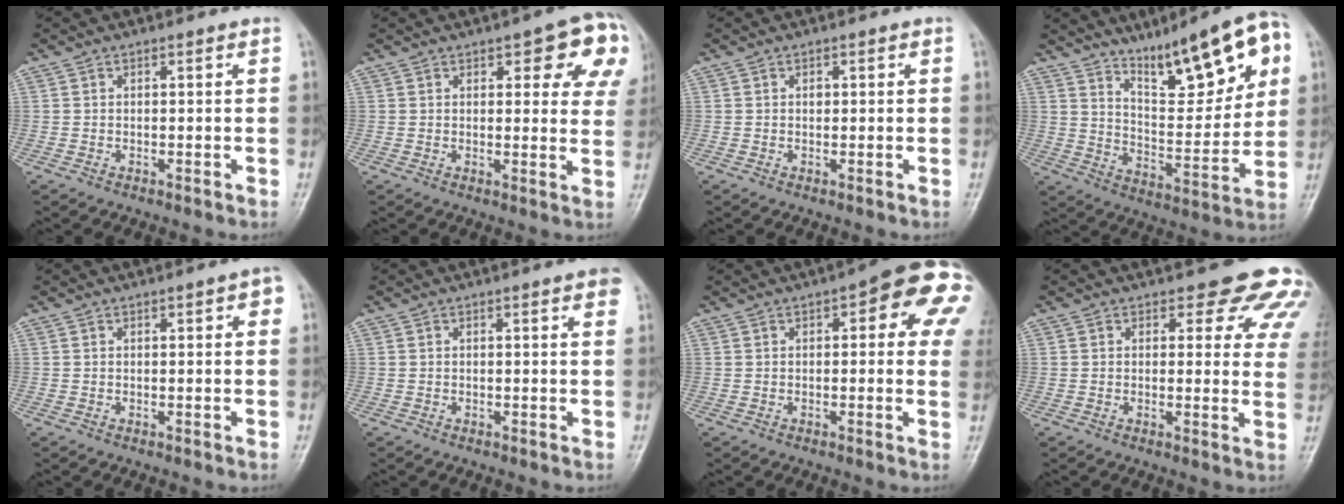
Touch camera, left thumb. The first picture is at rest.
{"total": 12.1, "force": [5.3, 4.7, 9.9], "torque": [-0.073, -0.014, 0.053]}
{"total": 0.8, "force": [0.2, 0.6, 0.4], "torque": [-0.003, 0.002, 0.002]}
{"total": 18.6, "force": [10.0, 5.6, 14.7], "torque": [-0.178, -0.044, 0.167]}
{"total": 2.6, "force": [1.0, 0.8, 2.2], "torque": [-0.023, 0.002, 0.010]}
{"total": 2.9, "force": [1.5, 0.6, 2.4], "torque": [-0.024, 0.000, 0.014]}
{"total": 14.3, "force": [4.7, 5.4, 12.4], "torque": [-0.105, 0.003, 0.038]}
{"total": 11.8, "force": [8.6, 4.9, 6.4], "torque": [-0.019, -0.042, 0.076]}